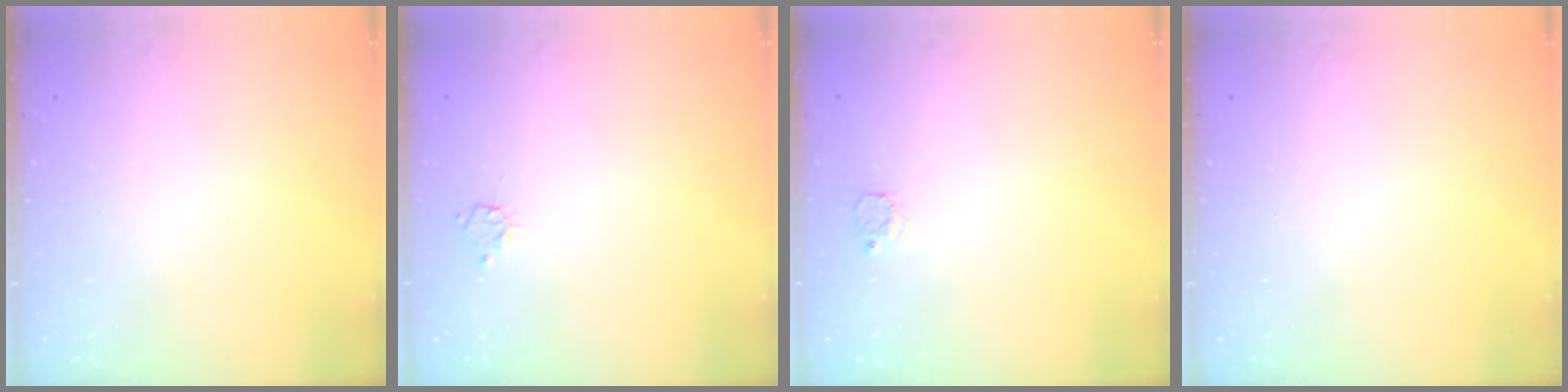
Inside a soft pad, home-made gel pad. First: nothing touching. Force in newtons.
{"total": 3.3, "press": 3.2, "slide": 0.3}
{"total": 2.4, "press": 2.4, "slide": 0.3}
{"total": 0.0}